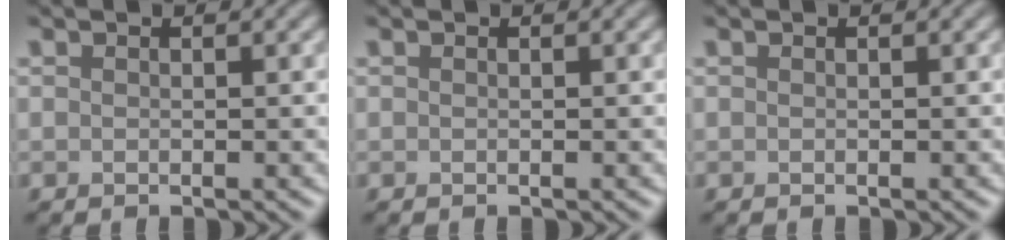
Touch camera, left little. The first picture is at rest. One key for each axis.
{"total": 0.0}
{"total": 0.0}